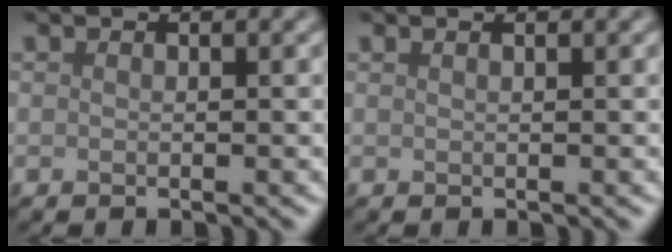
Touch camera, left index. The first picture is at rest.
{"total": 0.7, "force": [0.5, 0.2, 0.4], "torque": [-0.005, 0.000, 0.003]}